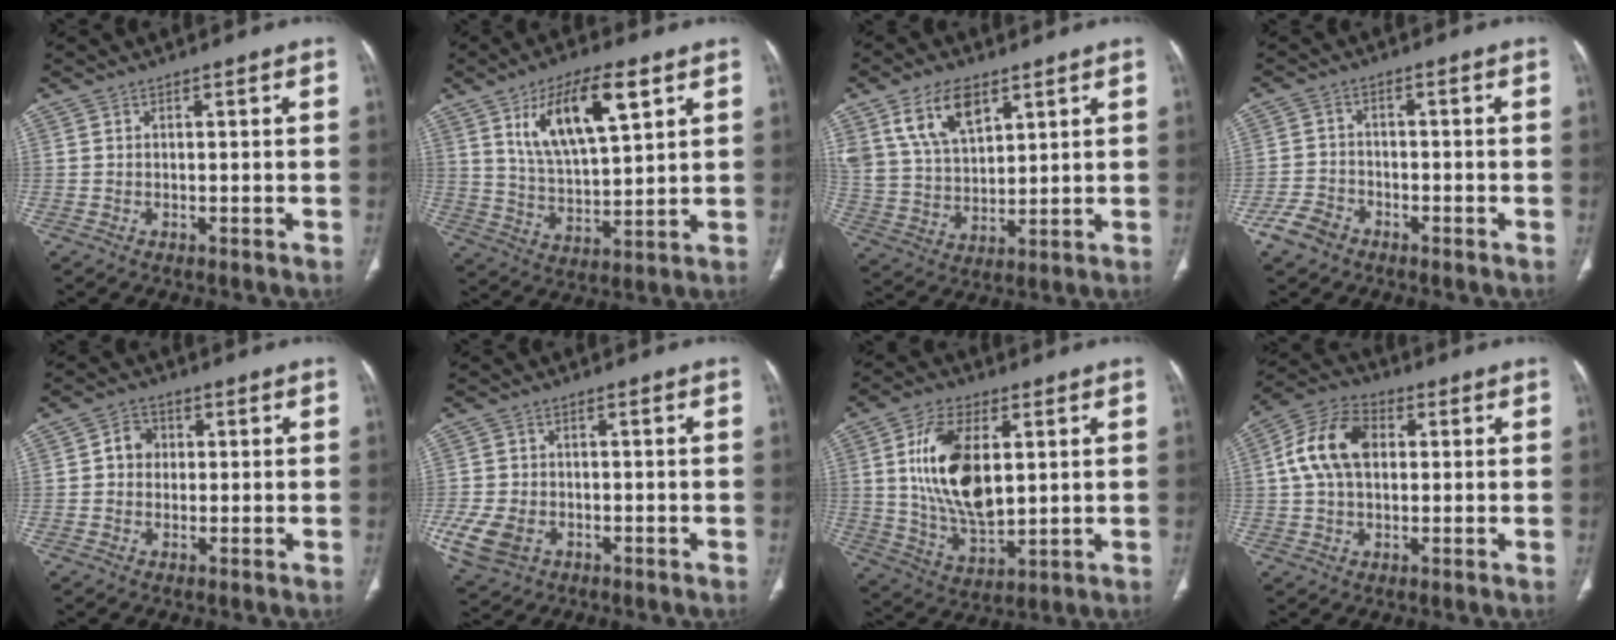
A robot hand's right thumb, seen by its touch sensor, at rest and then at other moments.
{"total": 15.2, "force": [6.9, 5.6, 12.4], "torque": [-0.199, -0.023, 0.132]}
{"total": 12.7, "force": [7.1, 6.9, 8.0], "torque": [-0.135, -0.024, 0.148]}
{"total": 4.9, "force": [-3.2, 3.2, 1.9], "torque": [-0.035, 0.019, -0.059]}
{"total": 4.2, "force": [0.4, 3.7, 2.0], "torque": [-0.013, 0.010, 0.000]}
{"total": 8.8, "force": [-3.2, 6.4, 5.2], "torque": [-0.116, 0.005, -0.051]}
{"total": 16.8, "force": [3.4, 9.0, 13.8], "torque": [-0.245, -0.016, 0.071]}
{"total": 12.1, "force": [1.9, 8.0, 8.9], "torque": [-0.164, 0.024, 0.027]}